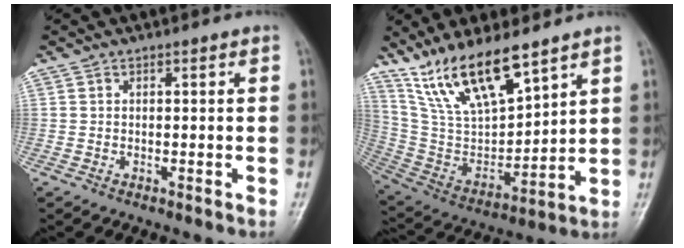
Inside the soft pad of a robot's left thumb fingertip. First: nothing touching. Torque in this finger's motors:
{"motor_torque": [0.63, 0.26, 1.15, -1.62, 0.13]}